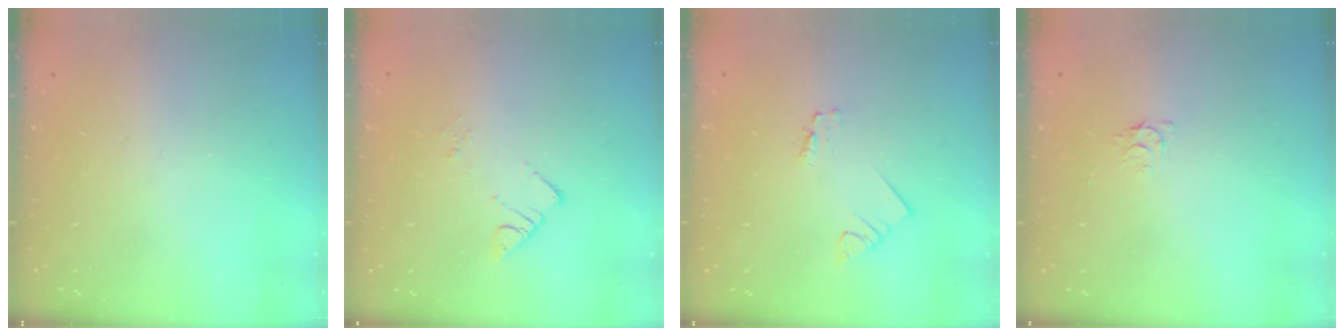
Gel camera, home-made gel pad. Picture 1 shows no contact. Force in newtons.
{"total": 2.6, "press": 2.6, "slide": 0.1}
{"total": 1.2, "press": 1.2, "slide": 0.0}
{"total": 3.7, "press": 3.6, "slide": 0.4}